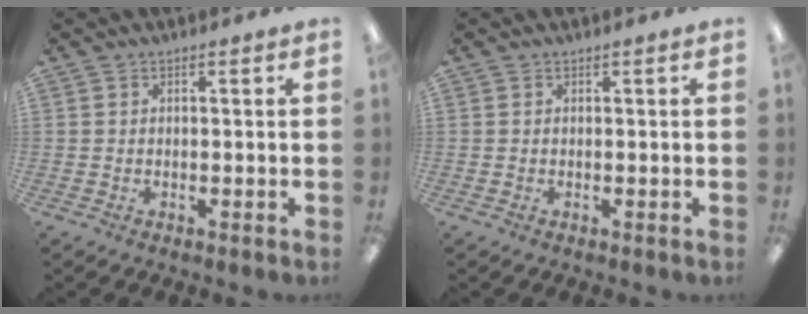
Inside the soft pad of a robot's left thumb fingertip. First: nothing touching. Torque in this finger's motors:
{"motor_torque": [-0.01, 0.00, 0.00, 0.00, 0.00]}